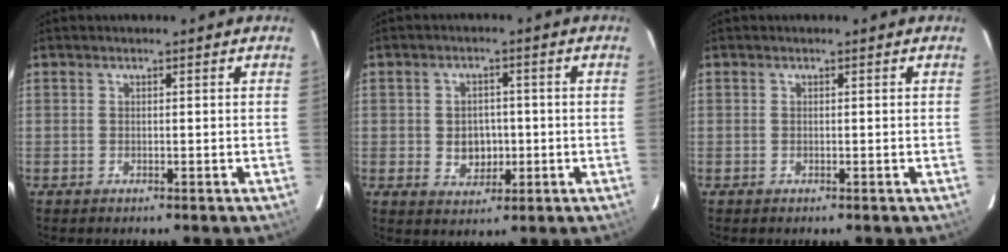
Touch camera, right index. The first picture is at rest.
{"total": 5.3, "force": [-0.6, 4.4, 2.9], "torque": [-0.055, 0.006, 0.001]}
{"total": 0.0}